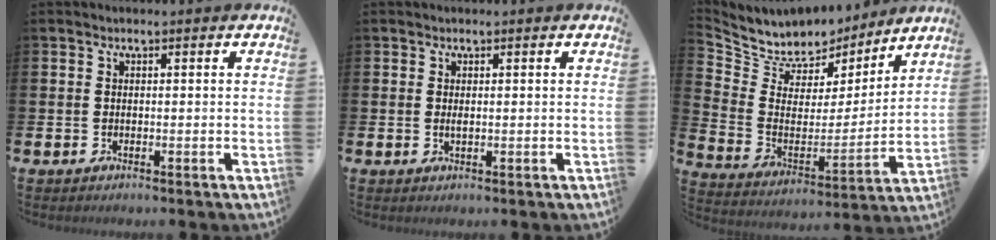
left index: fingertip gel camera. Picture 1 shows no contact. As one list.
[{"total": 0.7, "force": [0.3, 0.2, 0.6], "torque": [-0.002, -0.002, 0.003]}, {"total": 8.2, "force": [7.6, 3.1, -0.3], "torque": [-0.054, -0.061, 0.138]}]